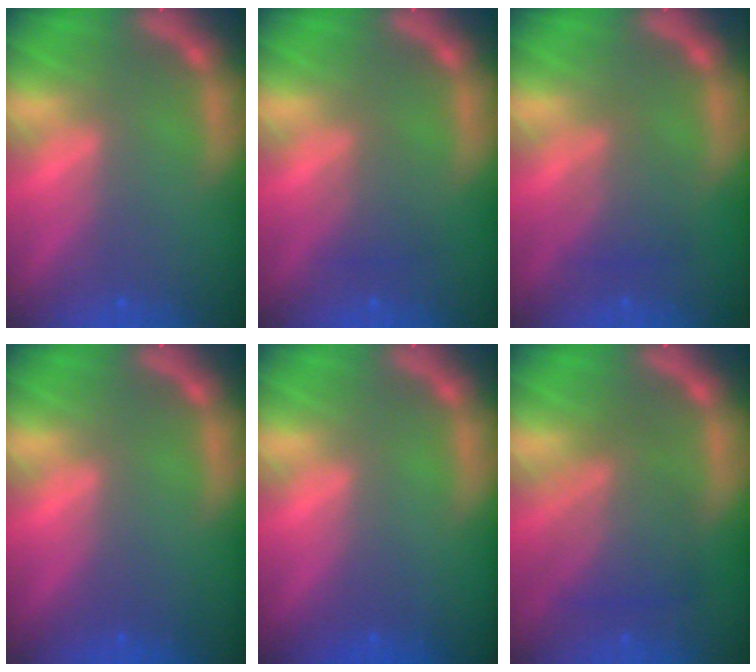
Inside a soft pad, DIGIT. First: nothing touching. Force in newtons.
{"total": 2.0}
{"total": 3.0}
{"total": 0.0}
{"total": 0.0}
{"total": 5.5}